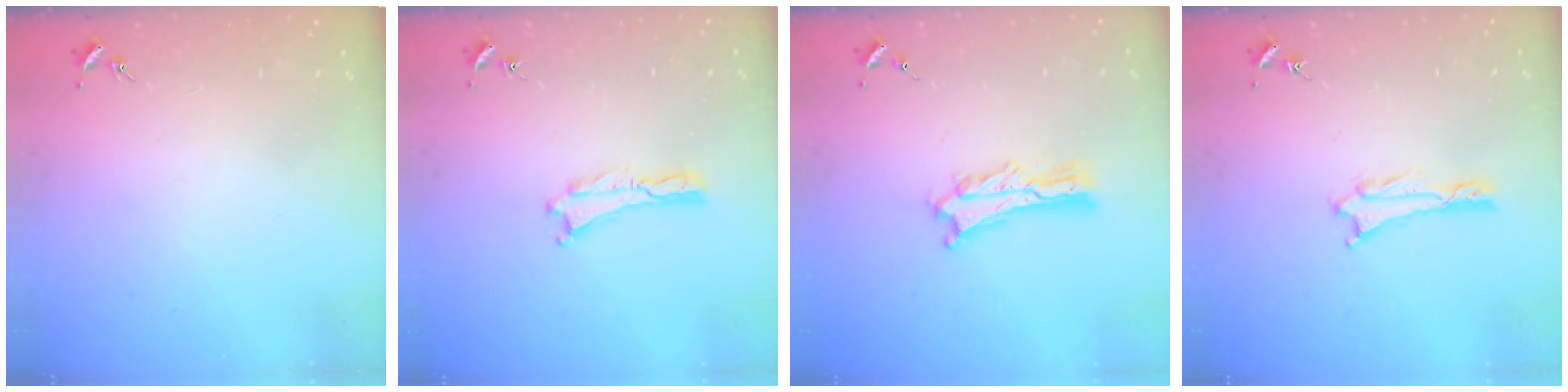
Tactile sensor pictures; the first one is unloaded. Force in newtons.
{"total": 0.0}
{"total": 2.7, "press": 2.7, "slide": 0.3}
{"total": 1.0, "press": 1.0, "slide": 0.2}